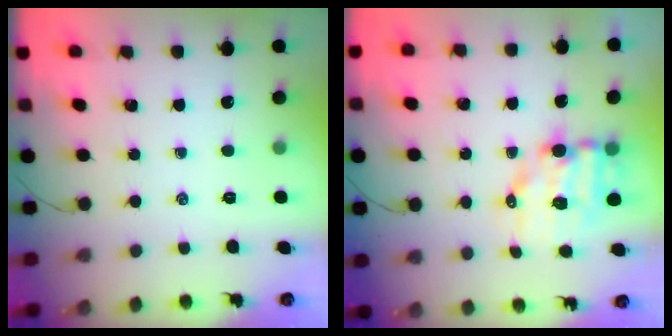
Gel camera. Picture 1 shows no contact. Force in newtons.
{"total": 9.3, "press": 9.1, "slide": 2.1}